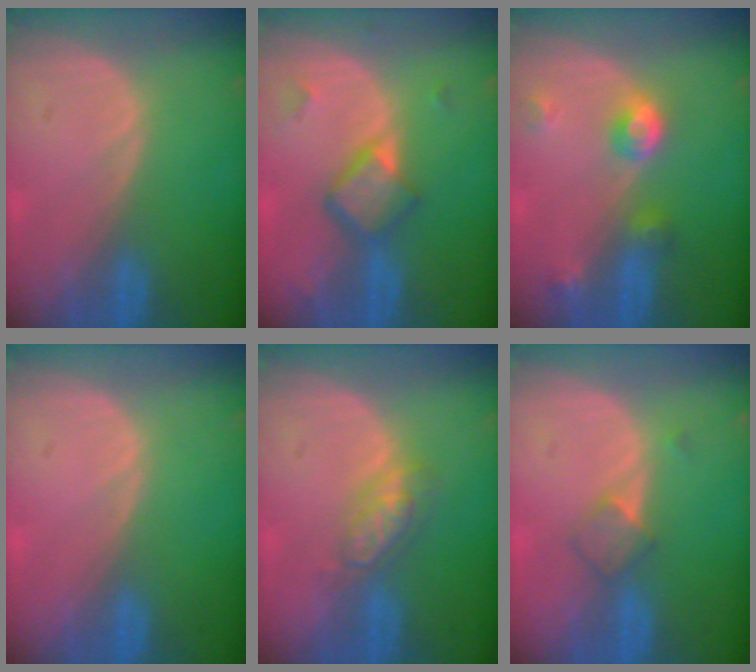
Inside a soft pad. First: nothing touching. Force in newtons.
{"total": 5.8, "press": 5.0, "slide": 3.0}
{"total": 4.8, "press": 4.4, "slide": 2.0}
{"total": 0.0}
{"total": 4.8, "press": 4.2, "slide": 2.2}
{"total": 3.0, "press": 2.7, "slide": 1.2}